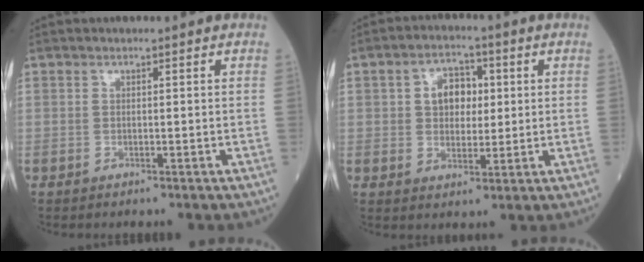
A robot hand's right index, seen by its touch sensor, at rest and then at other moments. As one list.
[{"total": 6.1, "force": [1.3, 4.1, 4.4], "torque": [-0.071, 0.015, 0.023]}]